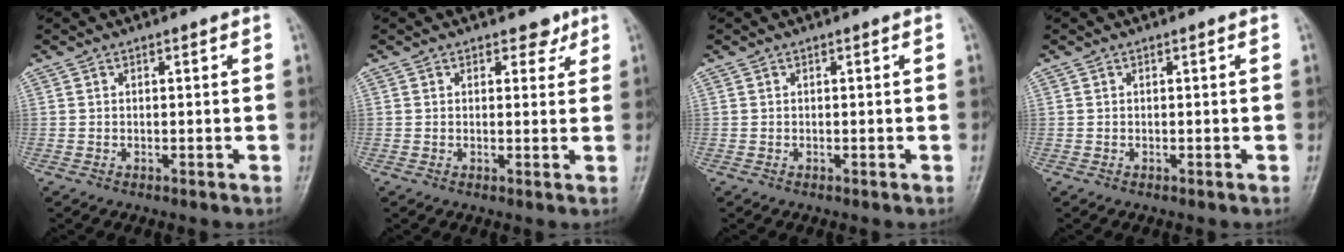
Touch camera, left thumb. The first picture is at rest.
{"total": 2.5, "force": [1.7, 1.7, 0.7], "torque": [0.011, -0.008, 0.019]}
{"total": 0.0}
{"total": 0.0}